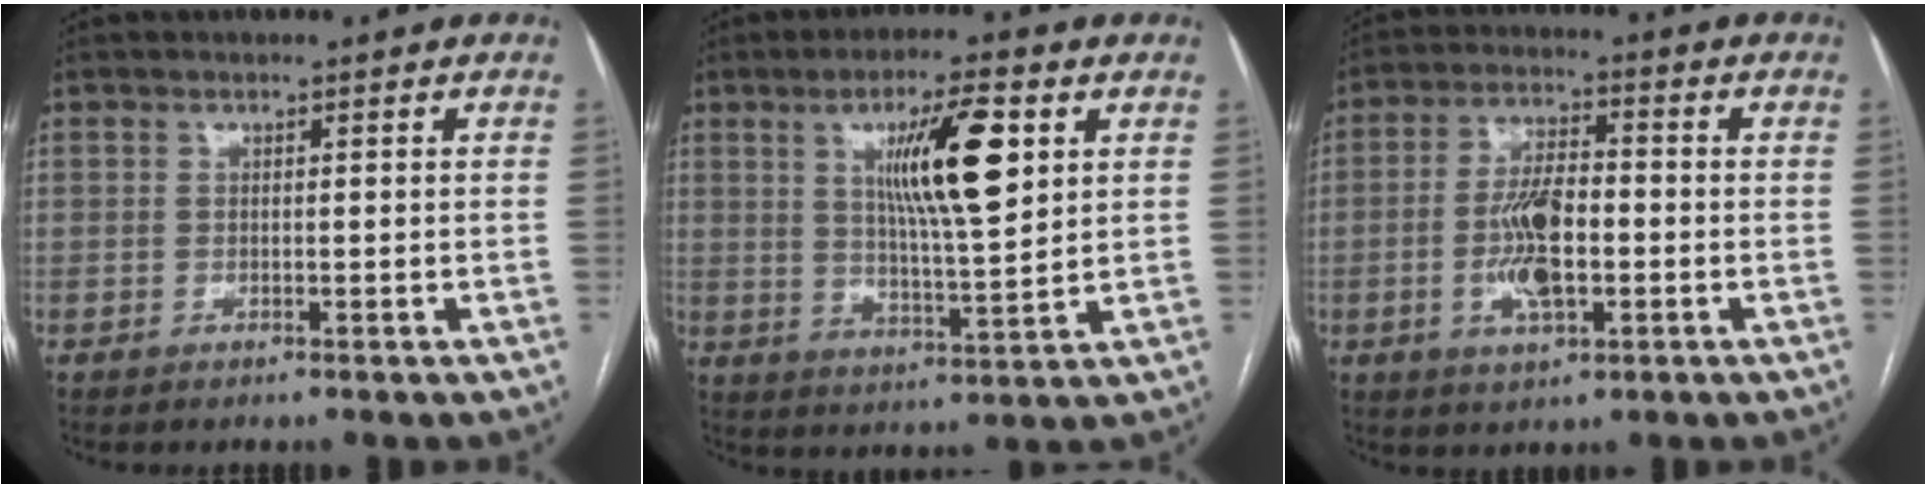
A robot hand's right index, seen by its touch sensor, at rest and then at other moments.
{"total": 12.1, "force": [4.2, 1.7, 11.2], "torque": [-0.190, 0.002, 0.073]}
{"total": 9.2, "force": [-1.8, 3.2, 8.5], "torque": [-0.169, 0.004, -0.031]}